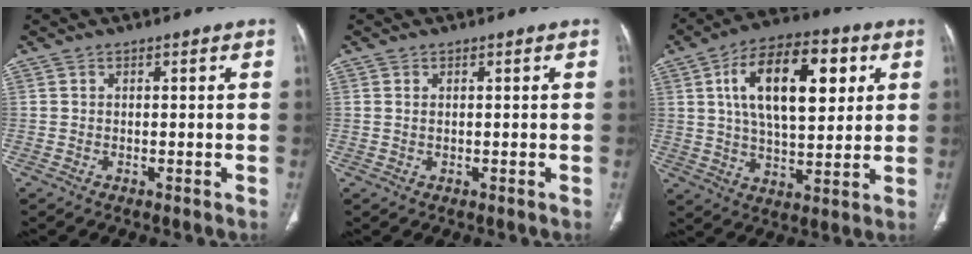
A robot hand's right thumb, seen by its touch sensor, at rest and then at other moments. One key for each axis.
{"total": 0.7, "fx": 0.3, "fy": 0.3, "fz": 0.5, "tx": -0.013, "ty": 0.003, "tz": 0.007}
{"total": 19.4, "fx": 5.8, "fy": 9.5, "fz": 15.9, "tx": -0.233, "ty": -0.002, "tz": 0.093}